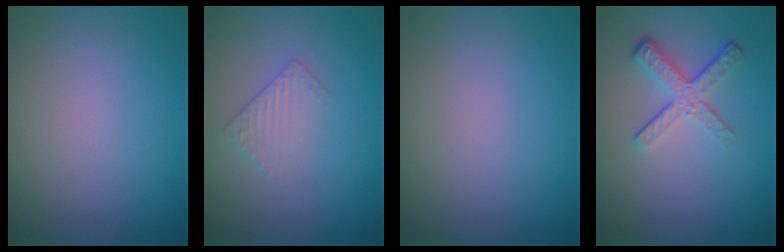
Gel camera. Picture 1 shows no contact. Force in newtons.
{"total": 1.9, "press": 1.9, "slide": 0.5}
{"total": 0.0}
{"total": 3.5, "press": 2.6, "slide": 2.4}